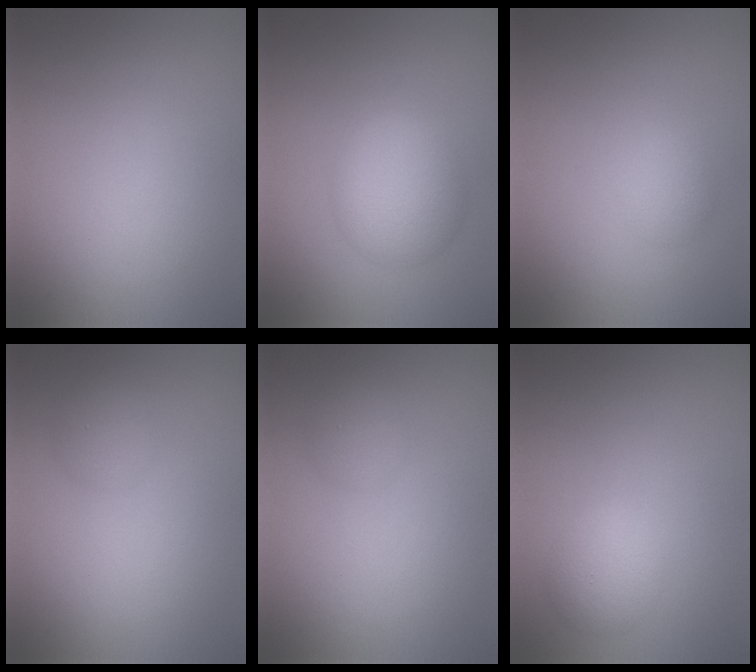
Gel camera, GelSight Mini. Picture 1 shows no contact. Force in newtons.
{"total": 5.1, "press": 5.1, "slide": 0.1}
{"total": 1.7, "press": 1.7, "slide": 0.0}
{"total": 1.9, "press": 1.9, "slide": 0.1}
{"total": 1.9, "press": 1.9, "slide": 0.1}
{"total": 2.7, "press": 2.7, "slide": 0.2}